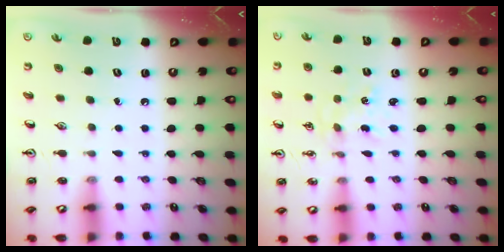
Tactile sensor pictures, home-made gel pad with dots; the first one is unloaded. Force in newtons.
{"total": 0.7, "press": 0.7, "slide": 0.1}